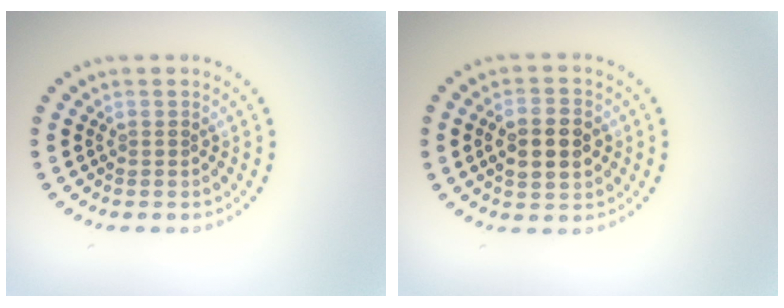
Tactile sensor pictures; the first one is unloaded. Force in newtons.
{"total": 4.5, "press": 4.5, "slide": 0.3}